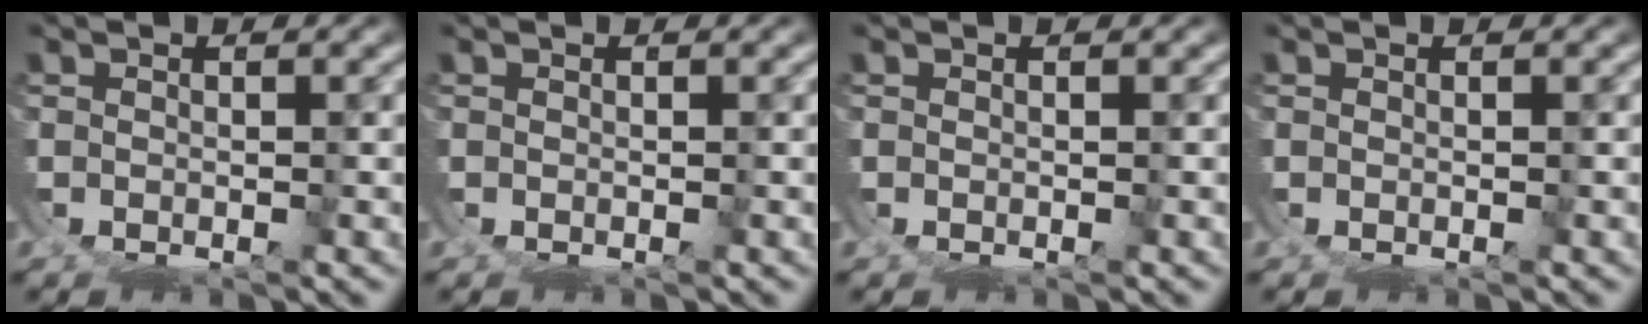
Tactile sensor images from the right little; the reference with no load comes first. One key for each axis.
{"total": 0.0}
{"total": 0.0}
{"total": 0.0}